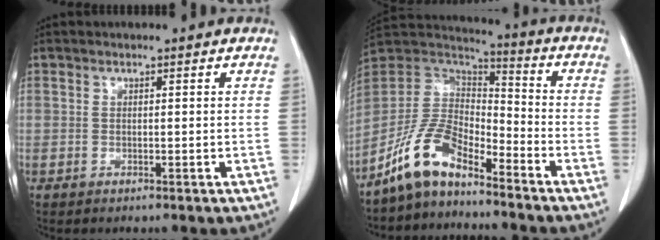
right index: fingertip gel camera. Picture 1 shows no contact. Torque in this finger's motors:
{"motor_torque": [-0.01, -0.11, -0.29, -0.19]}